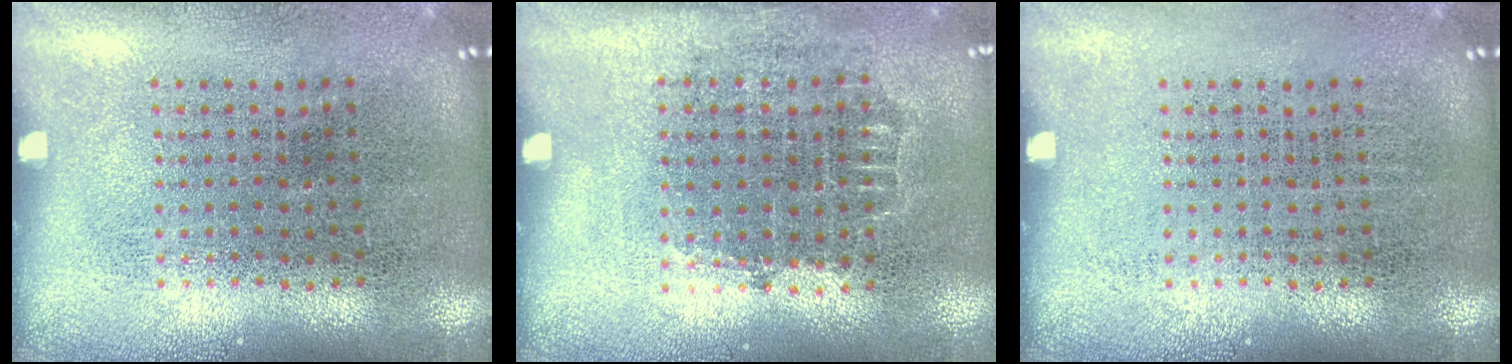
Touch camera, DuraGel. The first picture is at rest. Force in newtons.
{"total": 0.6, "press": 0.6, "slide": 0.2}
{"total": 0.0}